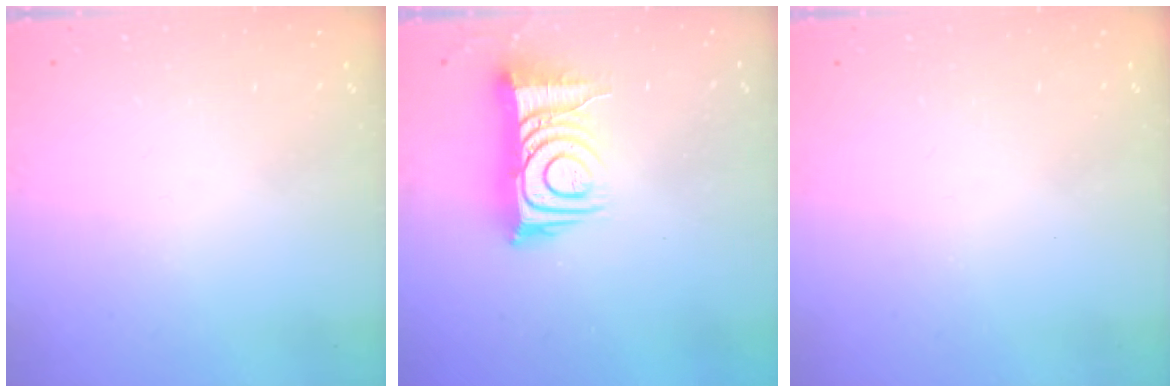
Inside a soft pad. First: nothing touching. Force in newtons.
{"total": 12.6, "press": 12.6, "slide": 0.9}
{"total": 2.1, "press": 2.0, "slide": 0.4}